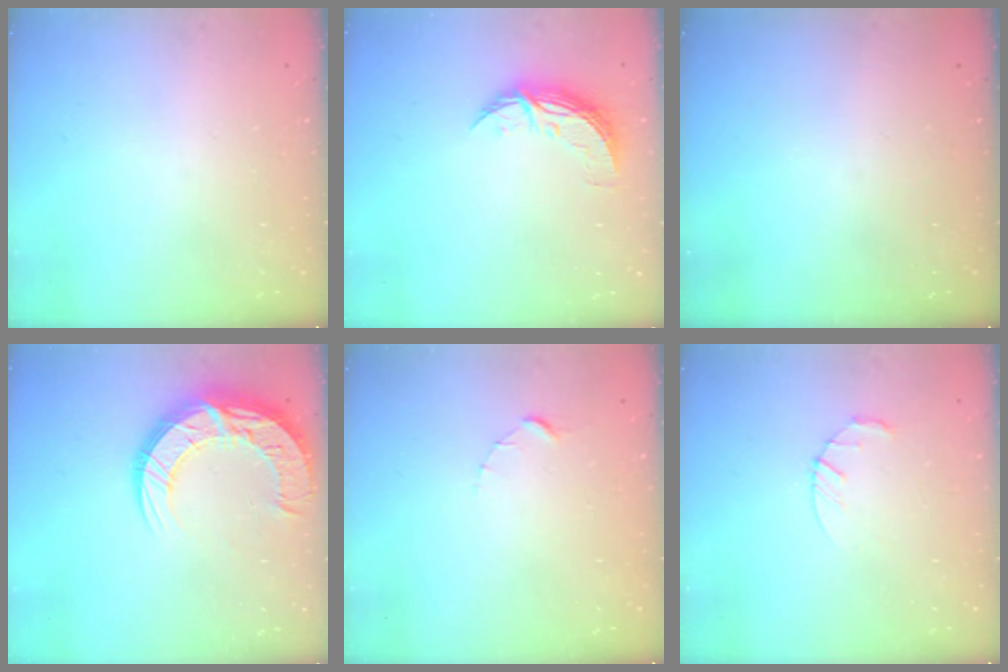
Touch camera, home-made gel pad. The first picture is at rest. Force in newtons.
{"total": 9.2, "press": 9.2, "slide": 0.1}
{"total": 0.0}
{"total": 18.8, "press": 18.7, "slide": 1.5}
{"total": 1.5, "press": 1.5, "slide": 0.2}
{"total": 3.4, "press": 3.3, "slide": 0.5}